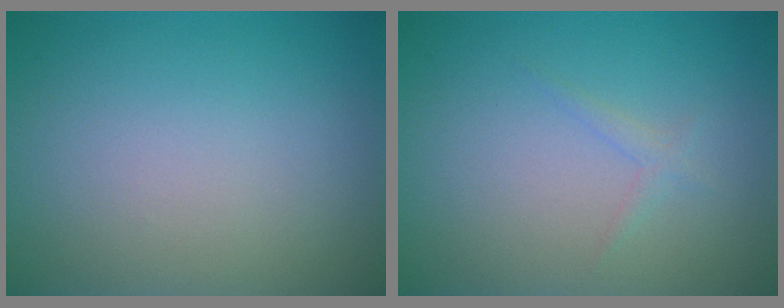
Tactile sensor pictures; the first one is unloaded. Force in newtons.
{"total": 0.8, "press": 0.8, "slide": 0.0}